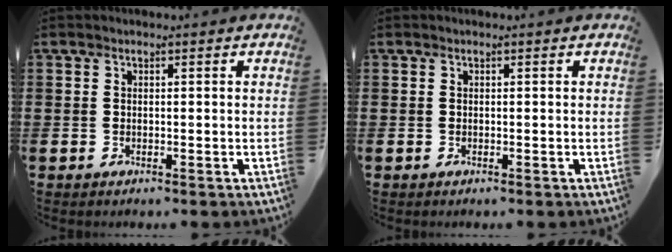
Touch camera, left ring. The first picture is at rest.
{"total": 0.0}